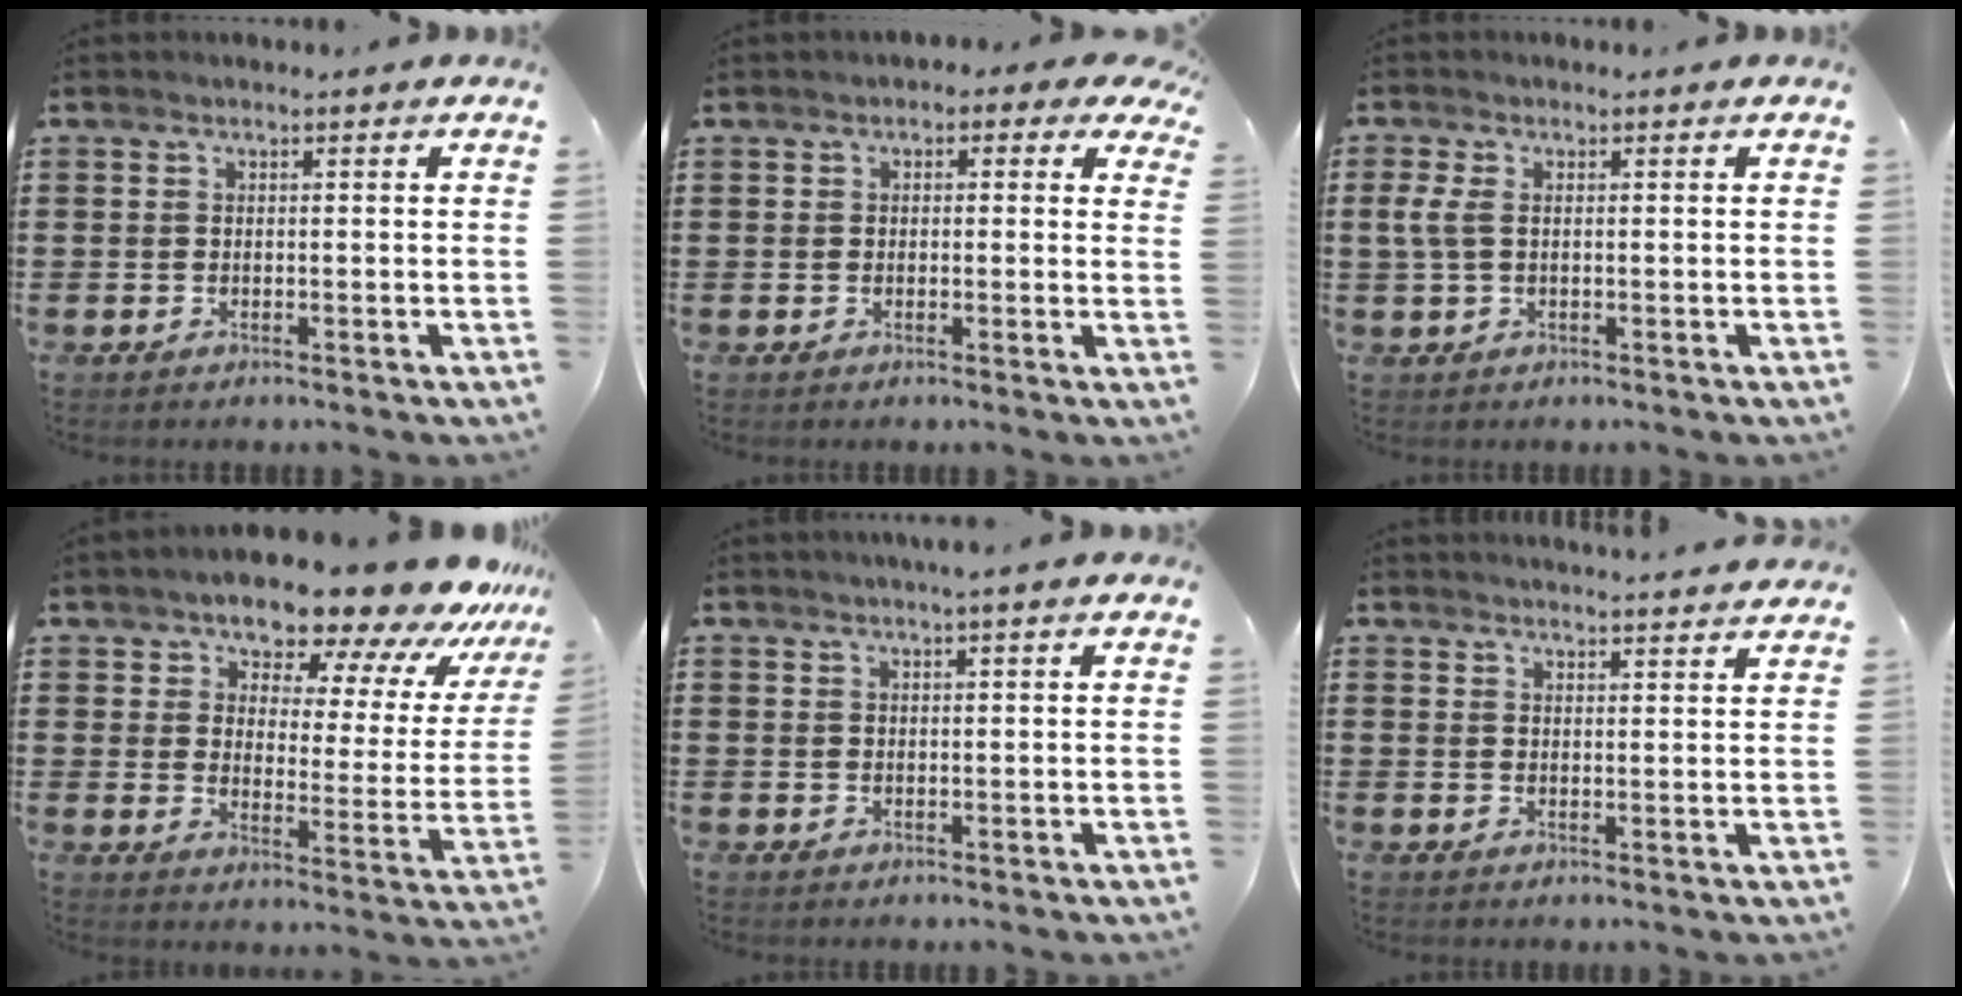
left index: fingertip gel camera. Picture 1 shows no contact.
{"total": 1.5, "force": [0.5, 1.1, 0.9], "torque": [-0.015, 0.005, 0.006]}
{"total": 2.9, "force": [0.2, 1.3, 2.5], "torque": [-0.074, -0.003, -0.003]}
{"total": 11.6, "force": [10.7, 2.6, 3.8], "torque": [-0.081, -0.081, 0.183]}
{"total": 2.0, "force": [1.6, -0.2, 1.2], "torque": [-0.024, 0.000, 0.029]}
{"total": 2.9, "force": [2.8, -0.5, 0.1], "torque": [-0.010, -0.014, 0.052]}